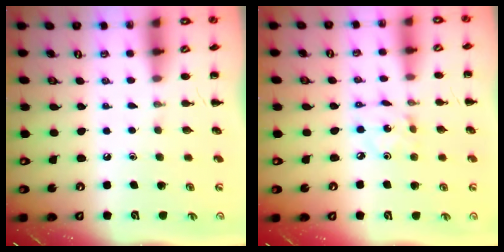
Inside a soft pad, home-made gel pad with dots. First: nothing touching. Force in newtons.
{"total": 2.2, "press": 2.2, "slide": 0.4}